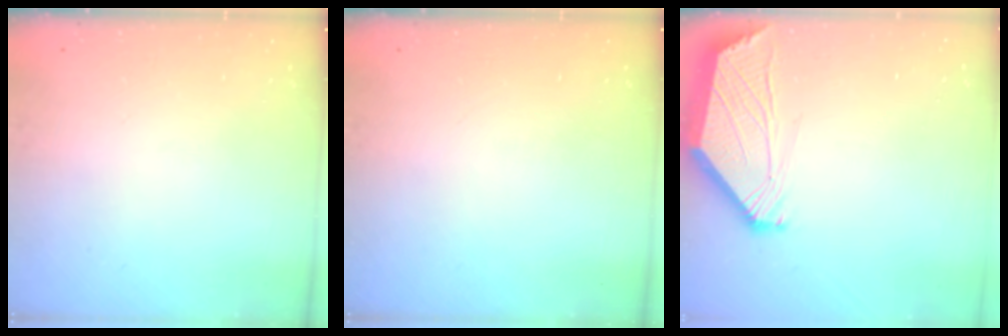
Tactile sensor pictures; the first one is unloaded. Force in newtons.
{"total": 0.0}
{"total": 2.4, "press": 2.4, "slide": 0.6}